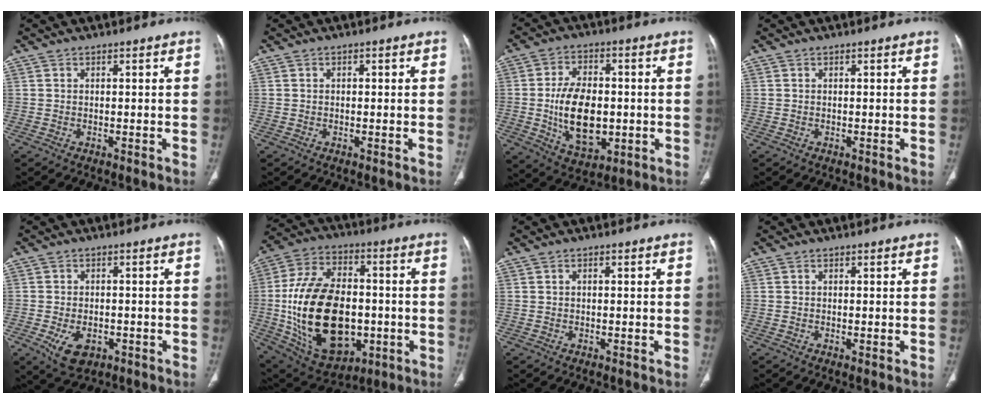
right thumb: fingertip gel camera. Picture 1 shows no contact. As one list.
[{"total": 0.6, "force": [0.1, 0.4, 0.4], "torque": [-0.006, 0.001, 0.003]}, {"total": 14.6, "force": [-1.4, 9.0, 11.4], "torque": [-0.172, 0.000, -0.010]}, {"total": 0.0}, {"total": 6.3, "force": [-2.4, 4.0, 4.2], "torque": [-0.071, 0.003, -0.030]}, {"total": 27.5, "force": [-3.5, 17.3, 21.1], "torque": [-0.377, 0.013, -0.029]}, {"total": 0.5, "force": [0.1, 0.3, 0.4], "torque": [-0.008, 0.002, 0.003]}, {"total": 0.6, "force": [-0.1, 0.1, 0.5], "torque": [-0.014, -0.004, 0.000]}]